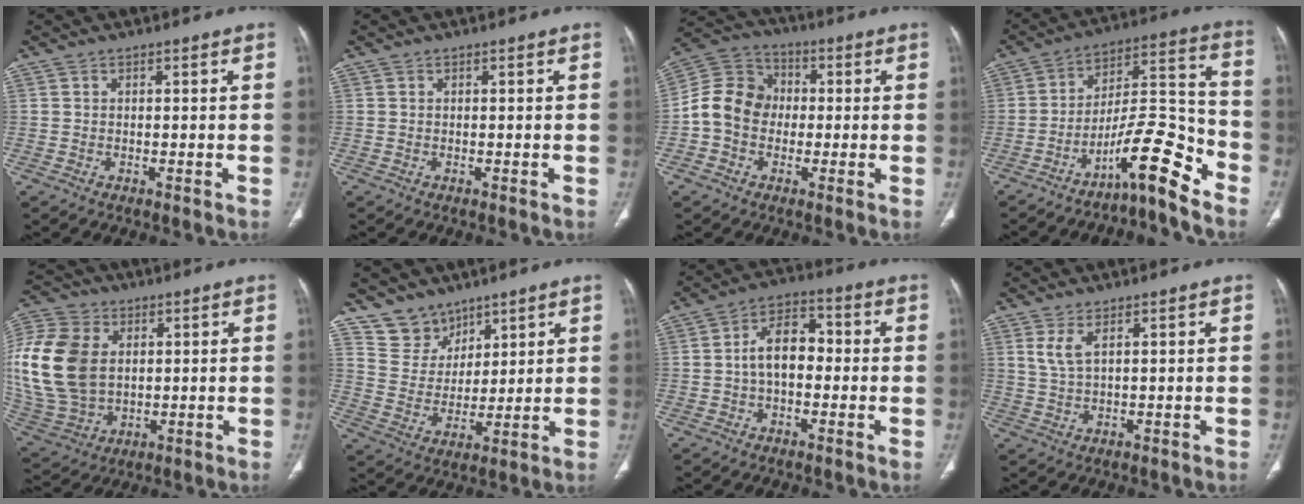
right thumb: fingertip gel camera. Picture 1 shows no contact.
{"total": 0.0}
{"total": 10.6, "force": [-1.0, 9.0, 5.5], "torque": [-0.090, 0.038, -0.030]}
{"total": 12.9, "force": [-8.9, 2.4, 9.1], "torque": [-0.144, 0.100, -0.149]}
{"total": 22.5, "force": [3.3, 15.9, 15.5], "torque": [-0.354, -0.004, 0.077]}
{"total": 8.3, "force": [6.5, 5.1, 0.7], "torque": [0.020, -0.057, 0.139]}
{"total": 8.5, "force": [-0.4, 5.3, 6.7], "torque": [-0.104, 0.031, -0.015]}
{"total": 3.6, "force": [1.8, 0.9, 3.0], "torque": [-0.072, -0.010, 0.048]}